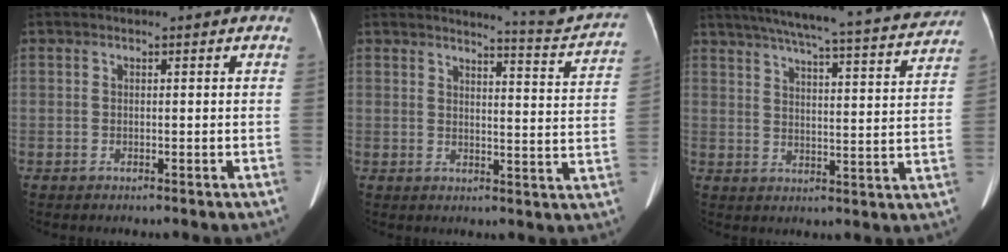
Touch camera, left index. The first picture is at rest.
{"total": 10.2, "force": [10.0, -1.3, 1.7], "torque": [-0.030, -0.064, 0.113]}
{"total": 25.6, "force": [23.0, 1.4, 11.1], "torque": [-0.173, -0.022, 0.294]}